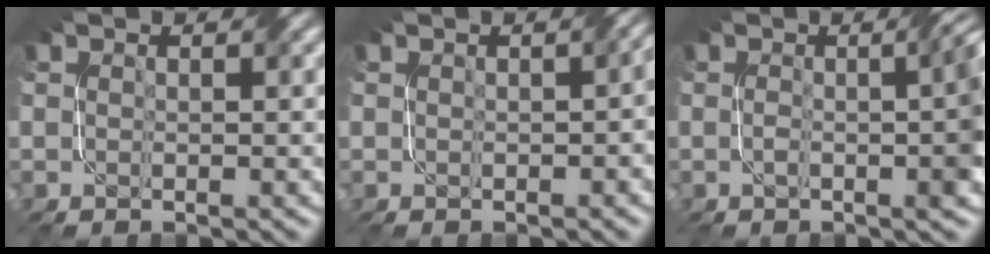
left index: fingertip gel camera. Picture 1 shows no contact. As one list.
[{"total": 1.6, "force": [0.0, 0.5, 1.5], "torque": [-0.019, 0.005, 0.000]}, {"total": 6.6, "force": [-0.1, 2.2, 6.2], "torque": [-0.056, 0.011, -0.005]}]